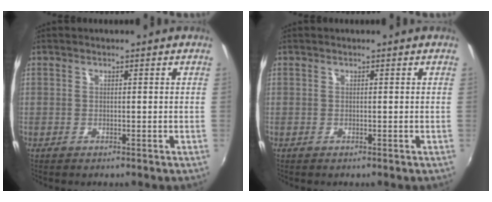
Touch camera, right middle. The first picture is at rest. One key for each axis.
{"total": 0.0}